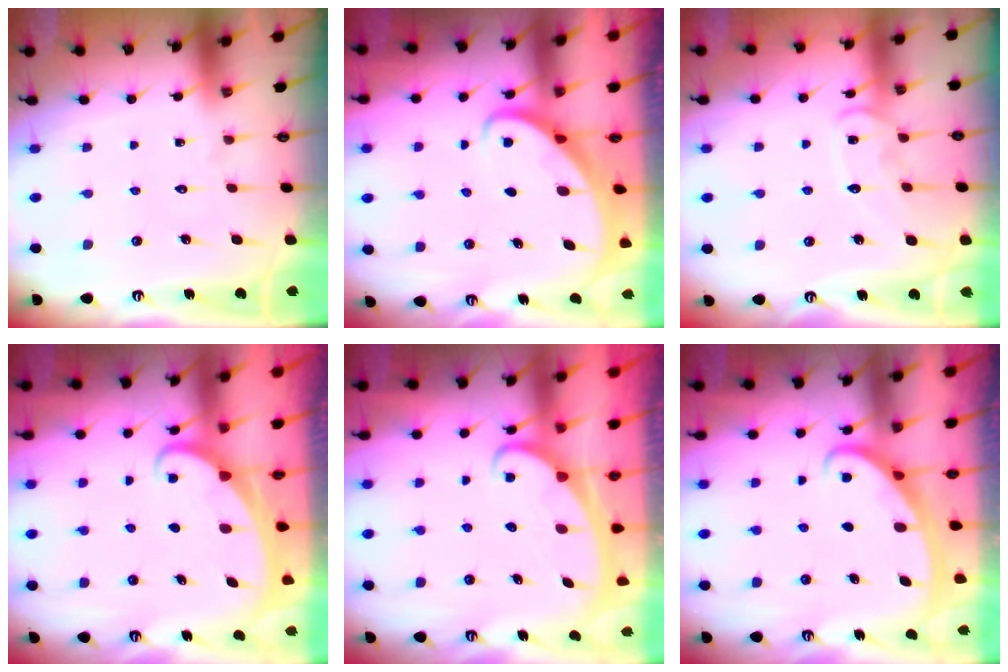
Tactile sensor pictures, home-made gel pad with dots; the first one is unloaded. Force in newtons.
{"total": 2.4, "press": 2.4, "slide": 0.3}
{"total": 10.6, "press": 10.5, "slide": 0.8}
{"total": 1.9, "press": 1.9, "slide": 0.2}
{"total": 2.3, "press": 2.3, "slide": 0.3}
{"total": 2.6, "press": 2.5, "slide": 0.4}